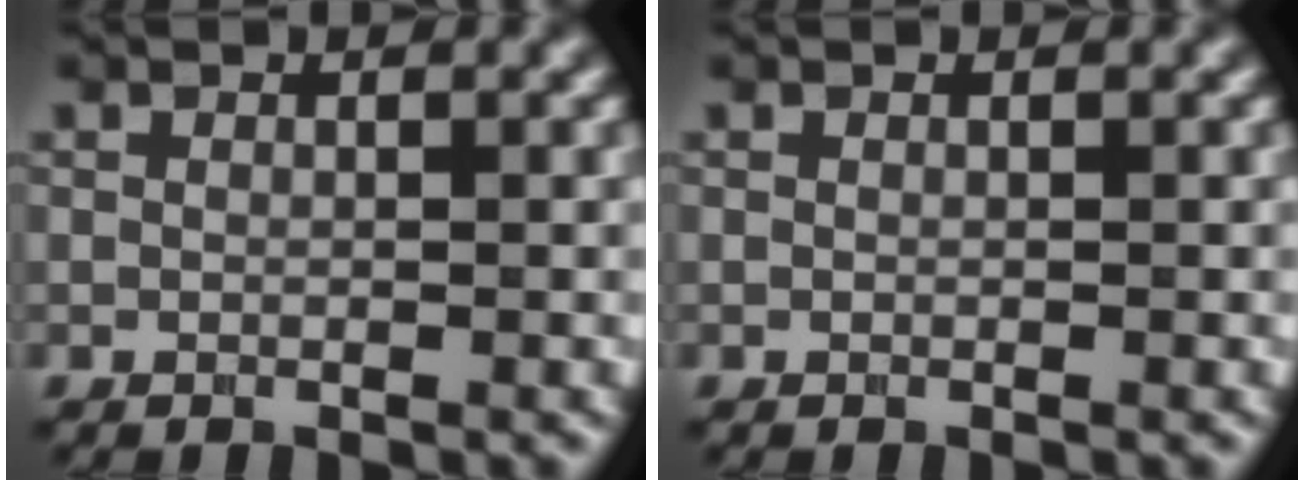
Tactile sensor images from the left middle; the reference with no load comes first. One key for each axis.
{"total": 0.0}